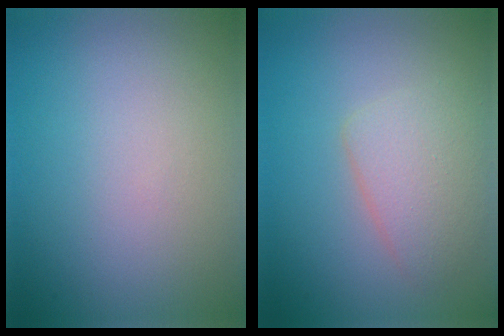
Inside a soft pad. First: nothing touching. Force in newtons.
{"total": 3.2, "press": 3.2, "slide": 0.2}